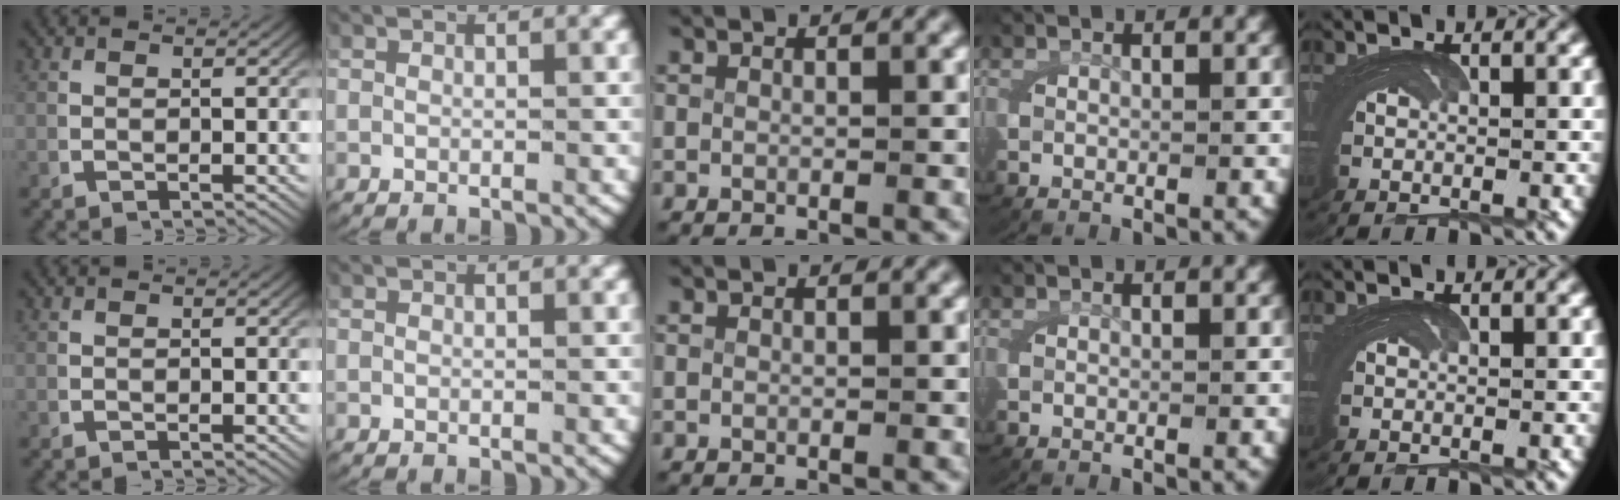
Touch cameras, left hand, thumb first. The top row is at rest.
{}